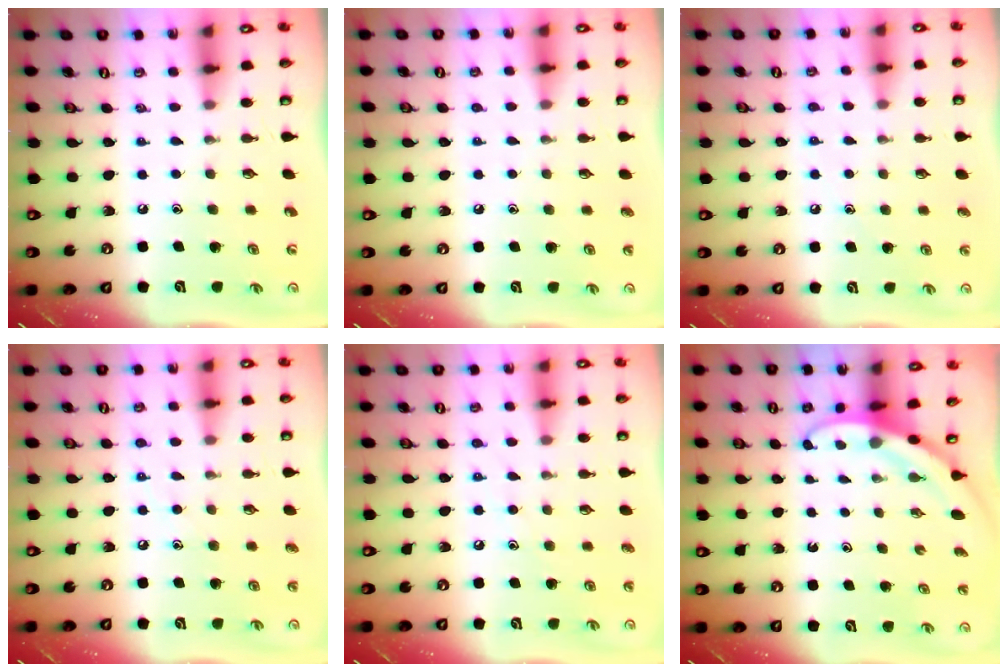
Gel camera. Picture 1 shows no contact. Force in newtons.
{"total": 2.1, "press": 2.1, "slide": 0.2}
{"total": 4.8, "press": 4.7, "slide": 1.0}
{"total": 7.3, "press": 7.3, "slide": 0.7}
{"total": 6.1, "press": 6.1, "slide": 0.6}
{"total": 3.0, "press": 3.0, "slide": 0.1}